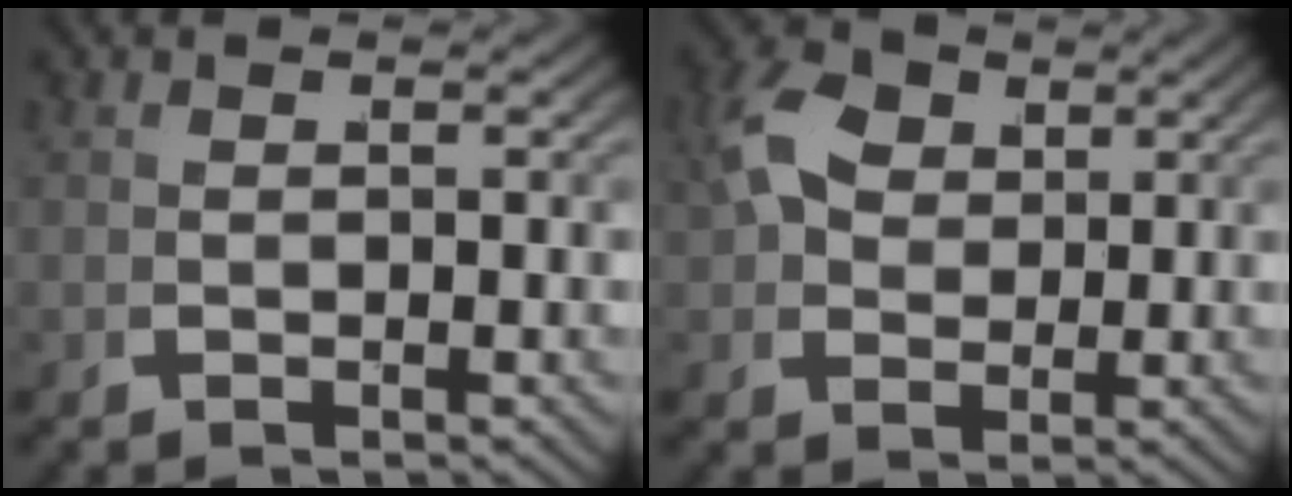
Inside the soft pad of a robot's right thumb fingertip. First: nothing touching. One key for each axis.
{"total": 6.4, "fx": 1.6, "fy": 4.7, "fz": 4.1, "tx": -0.102, "ty": -0.008, "tz": 0.024}